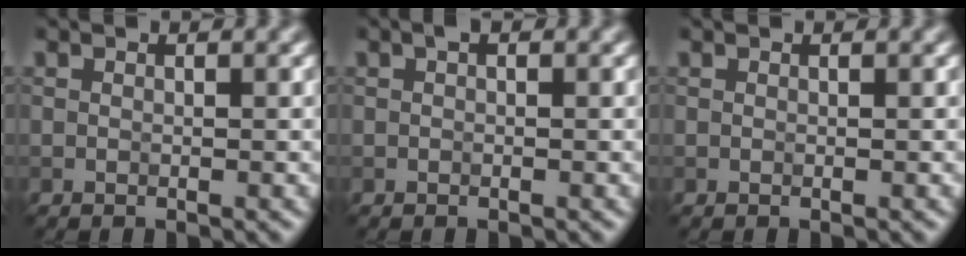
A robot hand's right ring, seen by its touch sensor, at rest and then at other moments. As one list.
[{"total": 0.5, "force": [0.1, 0.3, 0.4], "torque": [-0.006, 0.001, 0.001]}, {"total": 0.0}]